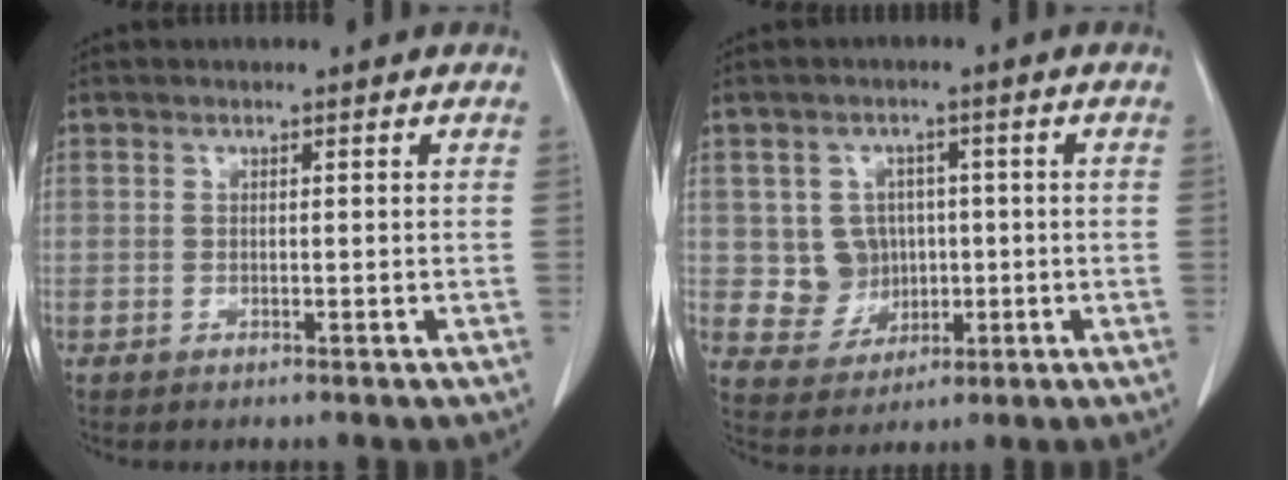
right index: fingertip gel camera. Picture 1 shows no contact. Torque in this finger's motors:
{"motor_torque": [0.00, 0.07, 0.05, 0.00]}